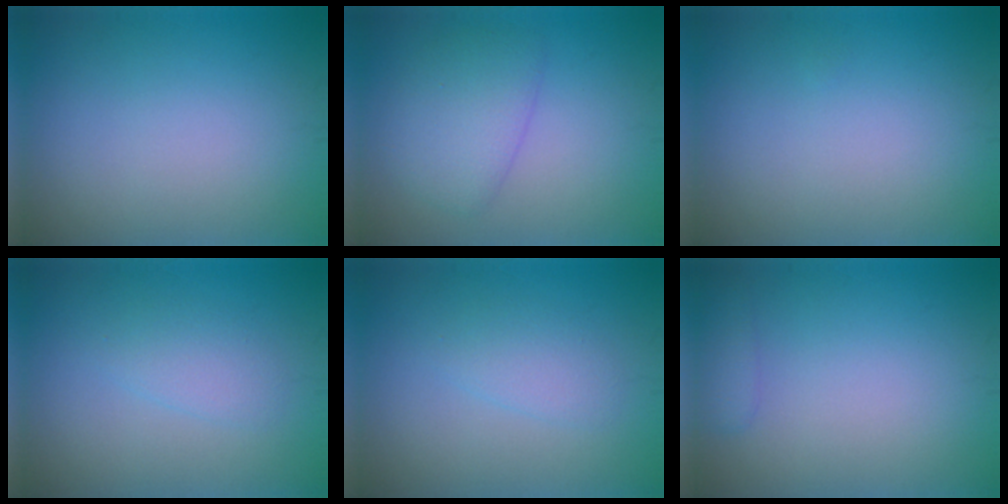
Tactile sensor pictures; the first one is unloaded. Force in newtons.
{"total": 3.4, "press": 3.4, "slide": 0.3}
{"total": 0.0}
{"total": 1.8, "press": 1.8, "slide": 0.1}
{"total": 1.8, "press": 1.8, "slide": 0.1}
{"total": 1.5, "press": 1.5, "slide": 0.1}